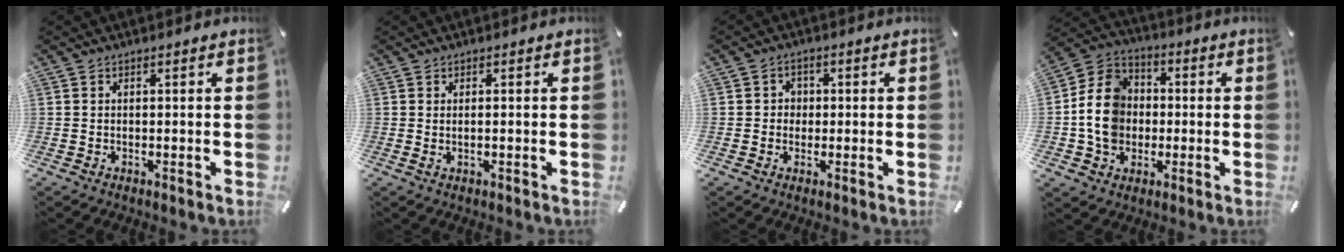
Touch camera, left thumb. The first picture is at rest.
{"total": 0.9, "force": [0.1, 0.2, 0.9], "torque": [-0.018, -0.003, 0.002]}
{"total": 3.1, "force": [-0.7, 2.9, 0.6], "torque": [-0.009, 0.008, -0.017]}
{"total": 12.3, "force": [-1.4, 10.9, 5.6], "torque": [-0.131, 0.025, -0.023]}